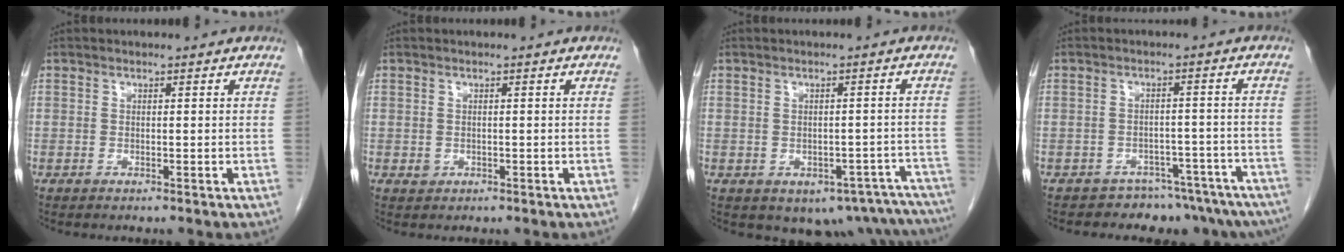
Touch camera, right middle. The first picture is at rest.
{"total": 0.9, "force": [-0.2, 0.8, 0.3], "torque": [-0.005, 0.002, 0.000]}
{"total": 12.0, "force": [-9.3, 6.4, 3.9], "torque": [-0.021, 0.025, -0.099]}
{"total": 10.9, "force": [-10.0, 4.4, 0.8], "torque": [0.013, 0.039, -0.113]}